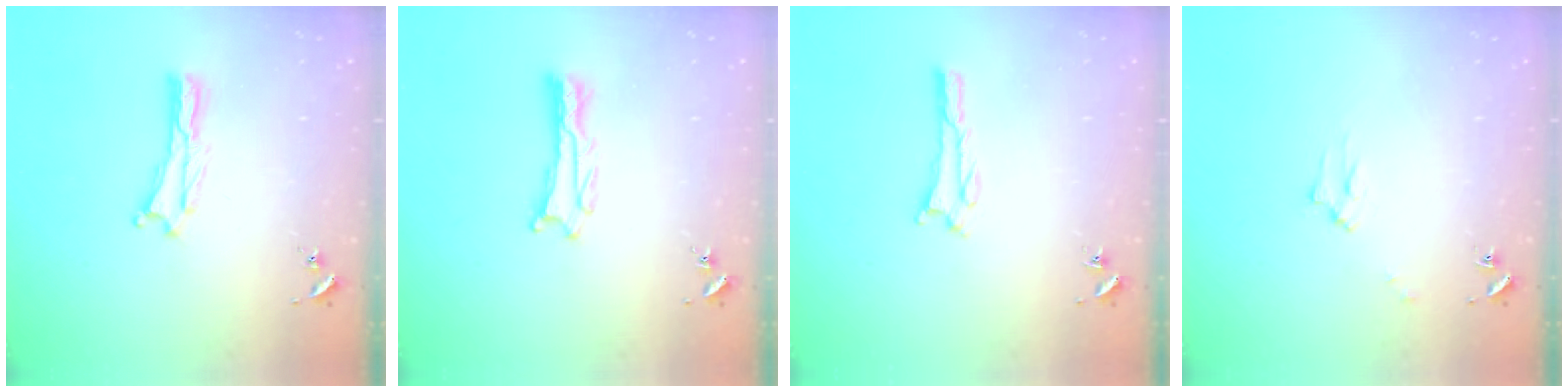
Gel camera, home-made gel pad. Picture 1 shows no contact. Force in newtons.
{"total": 0.9, "press": 0.8, "slide": 0.1}
{"total": 1.5, "press": 1.5, "slide": 0.2}
{"total": 2.2, "press": 2.2, "slide": 0.2}